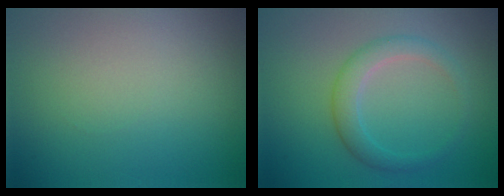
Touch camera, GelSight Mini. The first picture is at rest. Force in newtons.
{"total": 2.6, "press": 2.6, "slide": 0.1}